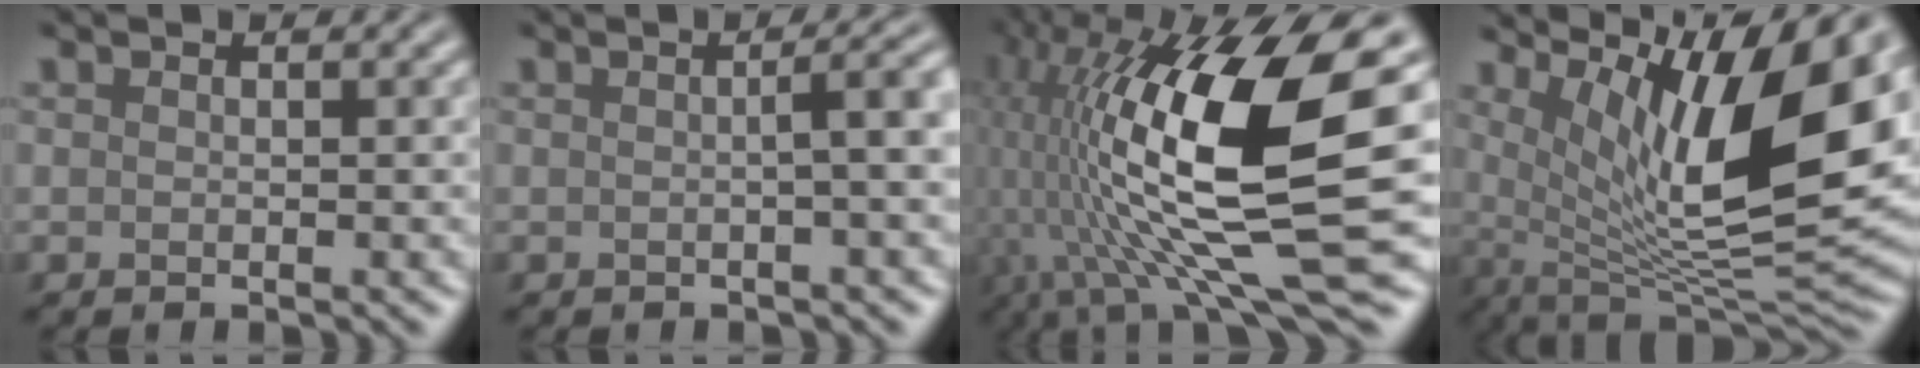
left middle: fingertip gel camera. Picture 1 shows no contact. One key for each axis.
{"total": 3.9, "fx": 0.0, "fy": 1.2, "fz": 3.7, "tx": -0.034, "ty": 0.022, "tz": -0.003}
{"total": 17.7, "fx": 1.1, "fy": 6.3, "fz": 16.5, "tx": -0.335, "ty": 0.007, "tz": 0.025}
{"total": 13.4, "fx": 4.5, "fy": 4.2, "fz": 11.9, "tx": -0.190, "ty": 0.003, "tz": 0.083}